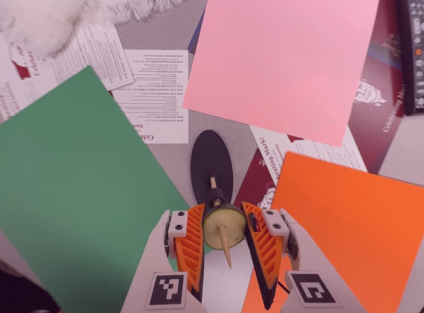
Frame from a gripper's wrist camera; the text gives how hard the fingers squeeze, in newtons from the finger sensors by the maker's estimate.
{"total": 15.1, "left": 15.7, "right": 14.5}